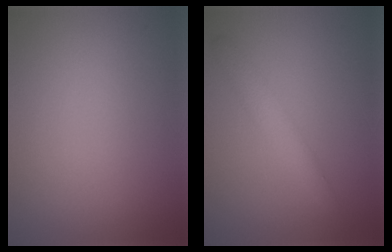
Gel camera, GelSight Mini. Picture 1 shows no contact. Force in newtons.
{"total": 2.3, "press": 2.3, "slide": 0.0}